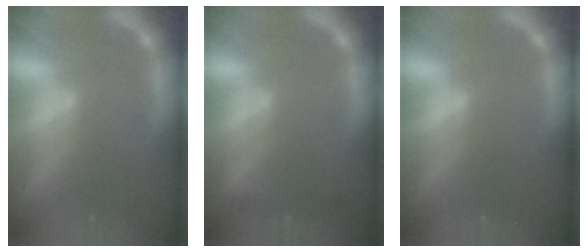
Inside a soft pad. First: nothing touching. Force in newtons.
{"total": 1.9}
{"total": 0.0}